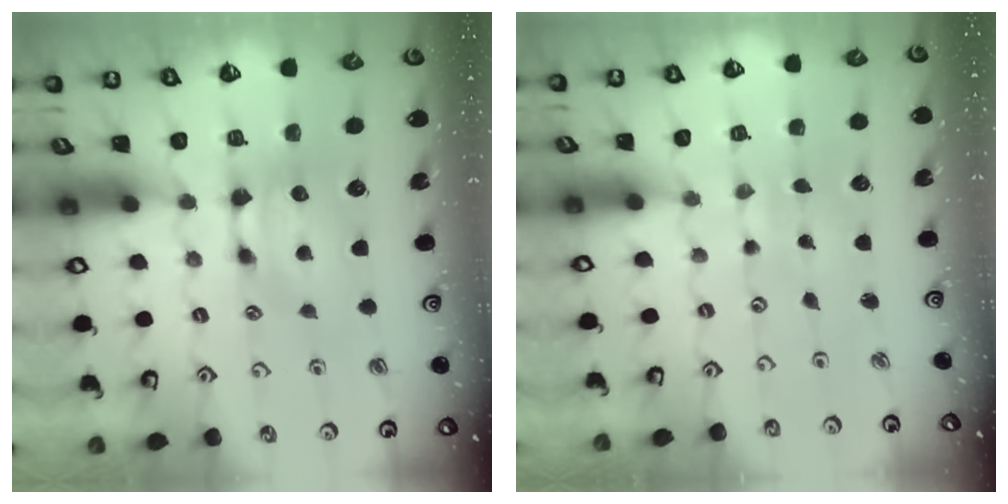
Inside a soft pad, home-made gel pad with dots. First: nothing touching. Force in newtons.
{"total": 6.0, "press": 6.0, "slide": 0.3}